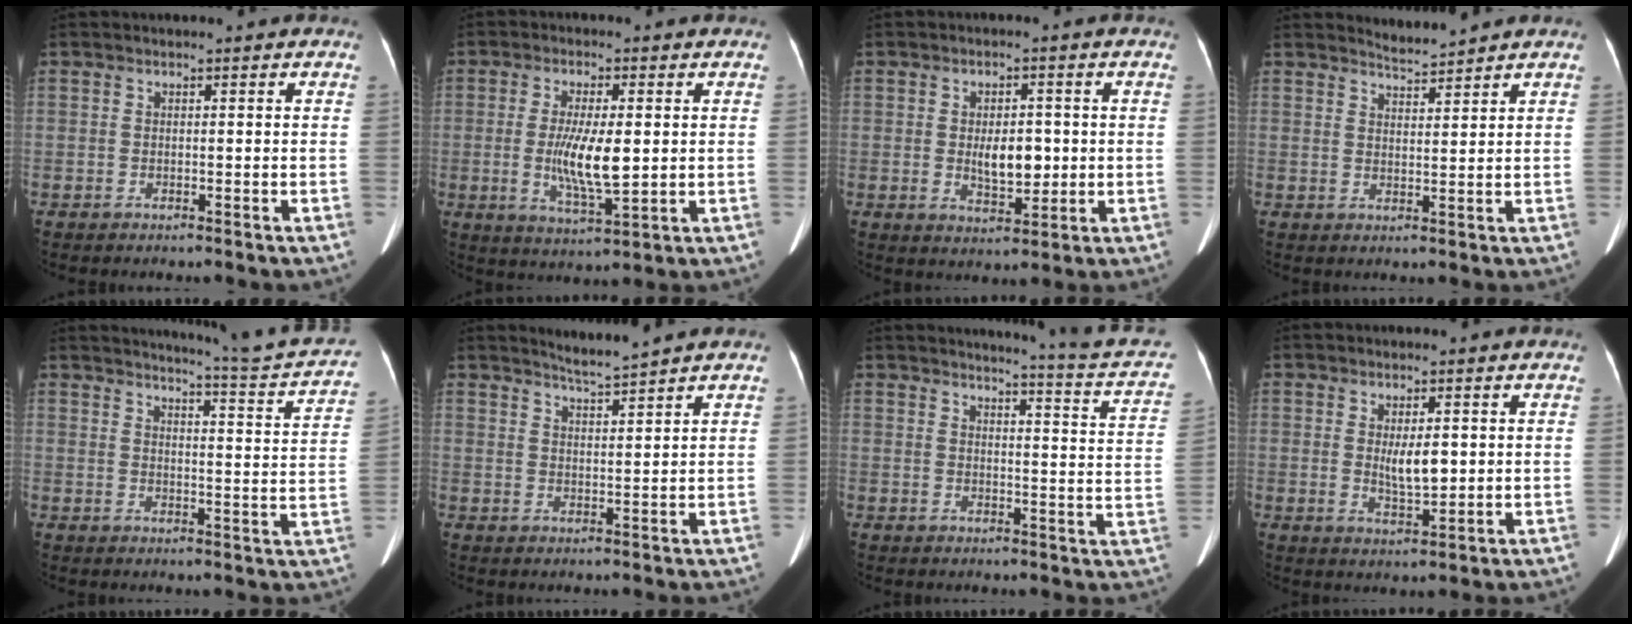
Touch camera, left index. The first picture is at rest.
{"total": 8.1, "force": [0.0, 1.7, 7.9], "torque": [-0.153, -0.016, 0.004]}
{"total": 5.5, "force": [-0.1, 2.6, 4.8], "torque": [-0.081, -0.003, 0.007]}
{"total": 2.7, "force": [2.6, -0.6, -0.3], "torque": [-0.002, -0.004, 0.054]}
{"total": 15.8, "force": [15.1, -0.8, 4.8], "torque": [-0.072, -0.071, 0.173]}
{"total": 3.5, "force": [3.2, -1.4, 0.6], "torque": [-0.014, -0.011, 0.062]}
{"total": 13.3, "force": [12.1, -0.1, 5.5], "torque": [-0.067, -0.058, 0.114]}
{"total": 4.4, "force": [0.6, 1.4, 4.1], "torque": [-0.074, -0.007, 0.016]}